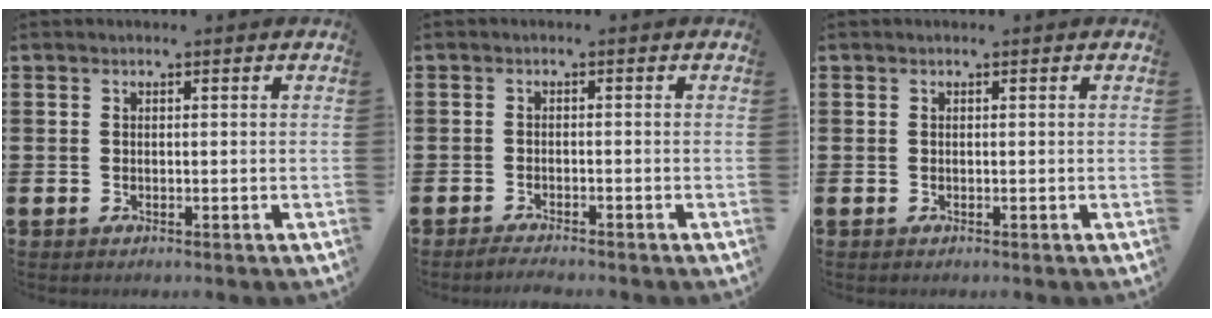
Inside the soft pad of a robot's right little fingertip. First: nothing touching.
{"total": 1.5, "force": [-1.4, -0.1, 0.4], "torque": [-0.008, 0.001, -0.027]}
{"total": 0.0}